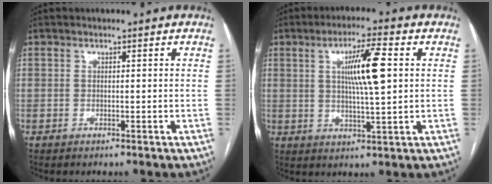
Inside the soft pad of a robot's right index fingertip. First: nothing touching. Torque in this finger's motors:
{"motor_torque": [1.02, -0.22, 0.49, 0.15]}